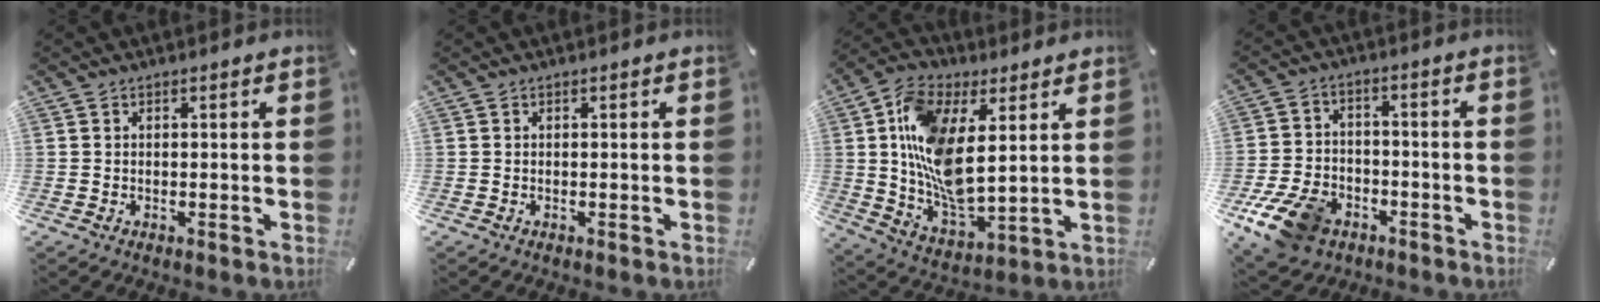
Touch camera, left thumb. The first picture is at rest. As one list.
[{"total": 0.0}, {"total": 15.2, "force": [4.7, 7.9, 12.1], "torque": [-0.271, -0.023, 0.085]}, {"total": 12.5, "force": [-7.1, 8.0, 6.4], "torque": [-0.131, 0.044, -0.127]}]